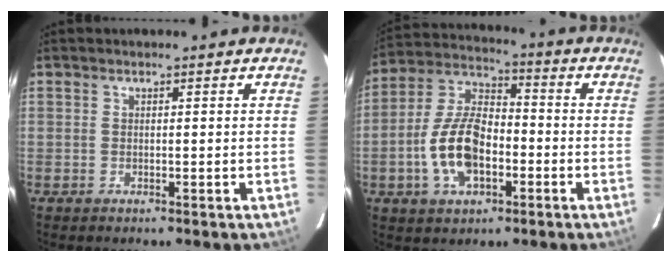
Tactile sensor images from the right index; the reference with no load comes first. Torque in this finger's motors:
{"motor_torque": [2.01, -0.13, 1.00, 0.11]}